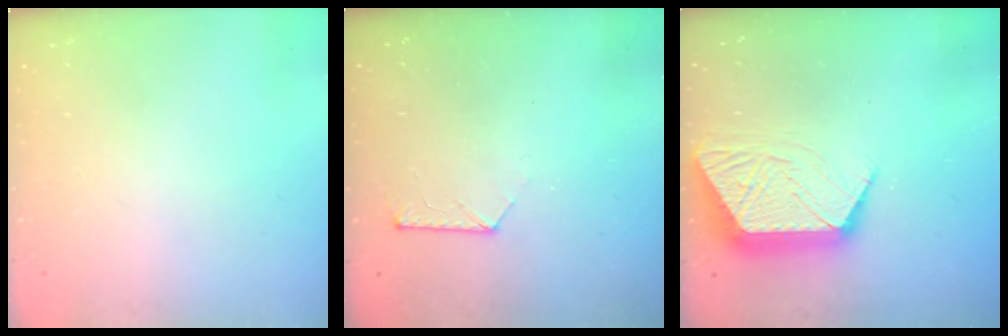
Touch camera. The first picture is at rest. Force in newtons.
{"total": 7.9, "press": 7.8, "slide": 0.9}
{"total": 13.7, "press": 13.7, "slide": 1.1}